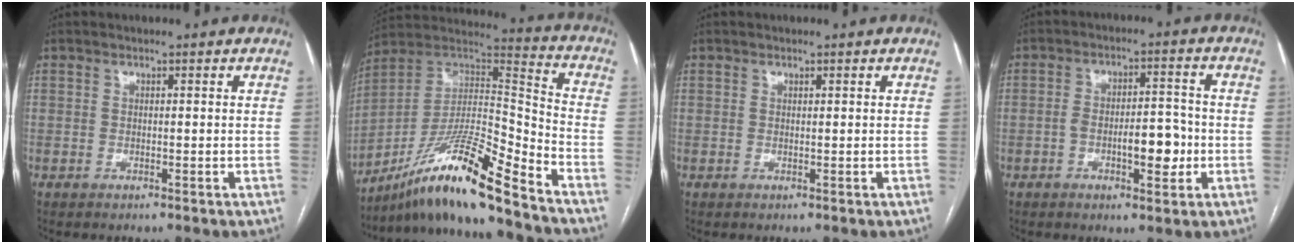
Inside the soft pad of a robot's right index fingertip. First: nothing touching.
{"total": 17.6, "force": [-13.3, -0.3, 11.6], "torque": [-0.212, 0.014, -0.238]}
{"total": 0.0}
{"total": 7.1, "force": [-2.0, 2.5, 6.4], "torque": [-0.102, 0.015, -0.026]}